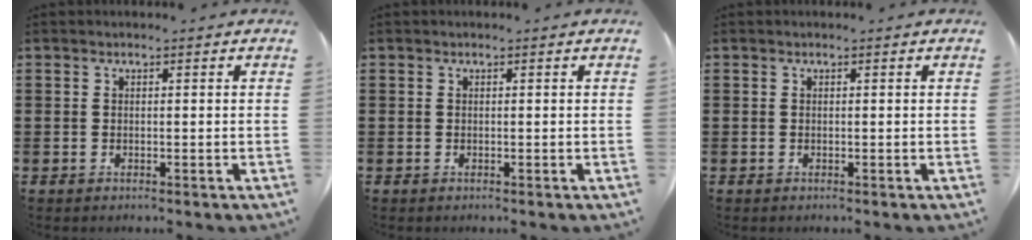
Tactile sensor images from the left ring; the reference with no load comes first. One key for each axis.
{"total": 0.0}
{"total": 0.0}